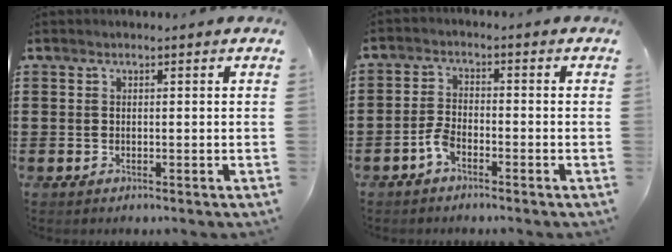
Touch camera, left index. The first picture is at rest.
{"total": 3.1, "force": [-2.0, 1.2, 2.1], "torque": [-0.061, 0.000, -0.044]}